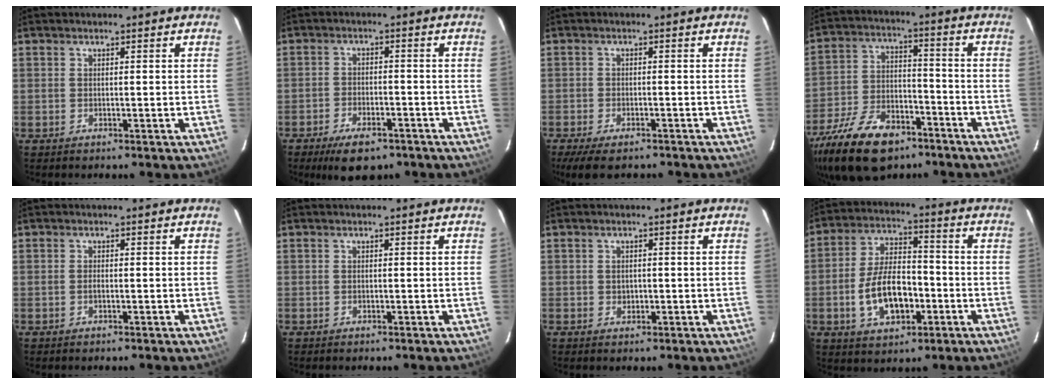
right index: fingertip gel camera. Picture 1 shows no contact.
{"total": 8.7, "force": [-6.2, 3.6, 4.9], "torque": [-0.110, -0.011, -0.095]}
{"total": 8.4, "force": [-6.6, 2.7, 4.4], "torque": [-0.103, -0.031, -0.109]}
{"total": 20.3, "force": [-13.5, 10.3, 11.1], "torque": [-0.246, -0.019, -0.227]}
{"total": 0.7, "force": [-0.2, 0.2, 0.6], "torque": [-0.013, 0.000, -0.006]}
{"total": 0.0}
{"total": 1.4, "force": [-0.1, 1.2, 0.6], "torque": [-0.008, 0.002, 0.000]}
{"total": 12.6, "force": [-3.8, 6.6, 10.0], "torque": [-0.200, 0.013, -0.055]}